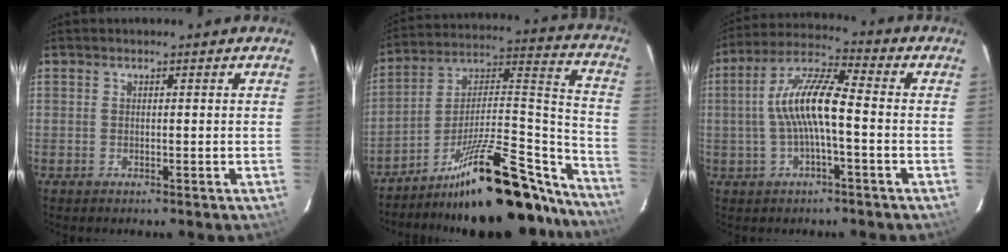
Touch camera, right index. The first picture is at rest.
{"total": 27.7, "force": [-22.1, 6.9, 15.1], "torque": [-0.179, 0.032, -0.329]}
{"total": 10.5, "force": [-1.1, 2.0, 10.2], "torque": [-0.205, 0.016, -0.023]}